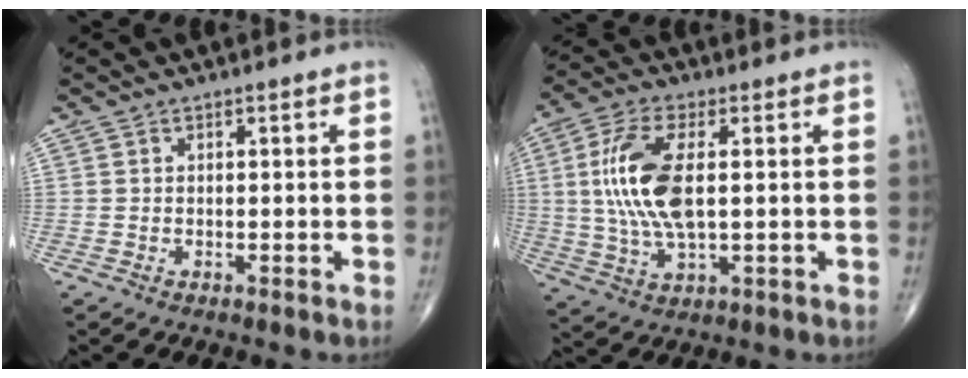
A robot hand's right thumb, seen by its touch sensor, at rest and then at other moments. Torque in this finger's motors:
{"motor_torque": [0.77, 2.93, 1.84, 0.33, 0.58]}